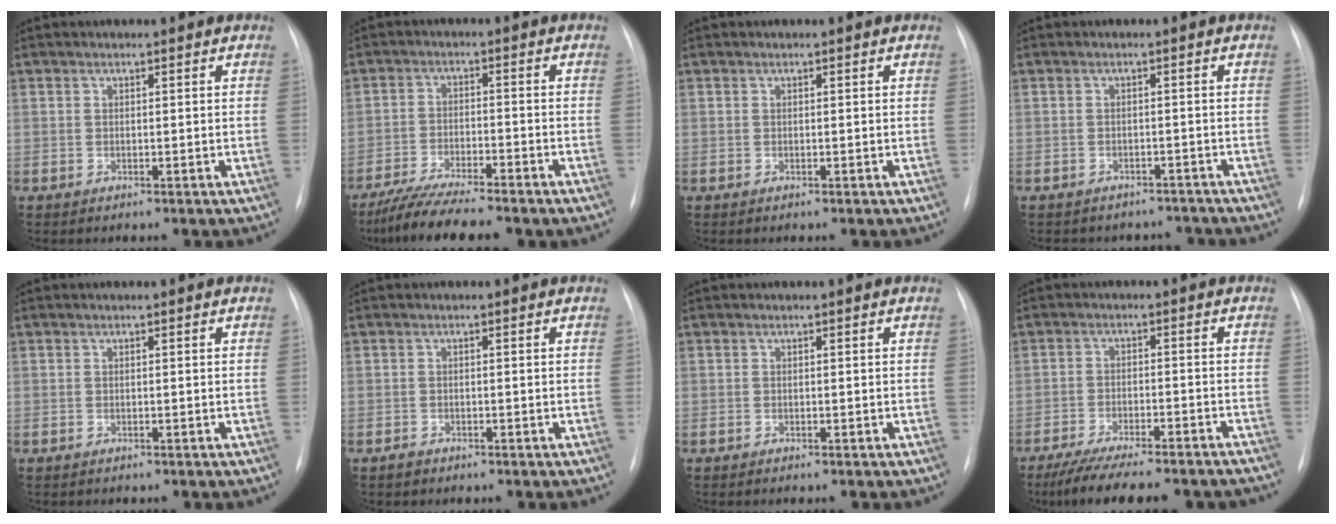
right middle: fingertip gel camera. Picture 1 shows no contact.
{"total": 9.5, "force": [-7.9, 0.7, 5.2], "torque": [-0.093, -0.022, -0.129]}
{"total": 0.0}
{"total": 7.5, "force": [-6.8, 3.3, 0.2], "torque": [0.000, 0.021, -0.072]}
{"total": 0.0}
{"total": 0.9, "force": [-0.7, 0.5, 0.1], "torque": [-0.008, -0.001, -0.012]}
{"total": 0.0}
{"total": 17.3, "force": [-15.1, 2.9, 7.8], "torque": [-0.119, -0.015, -0.209]}